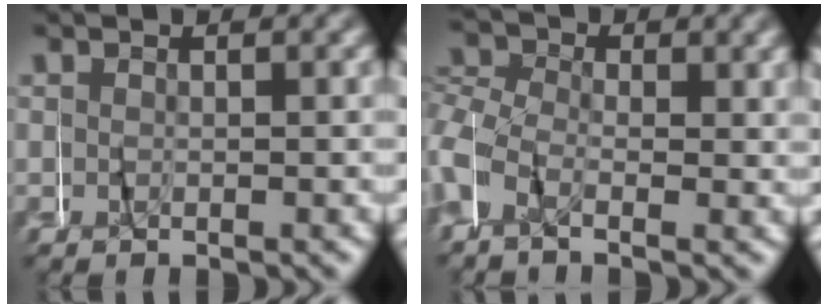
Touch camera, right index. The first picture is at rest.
{"total": 4.2, "force": [-0.4, 4.0, 1.2], "torque": [-0.035, -0.008, -0.019]}